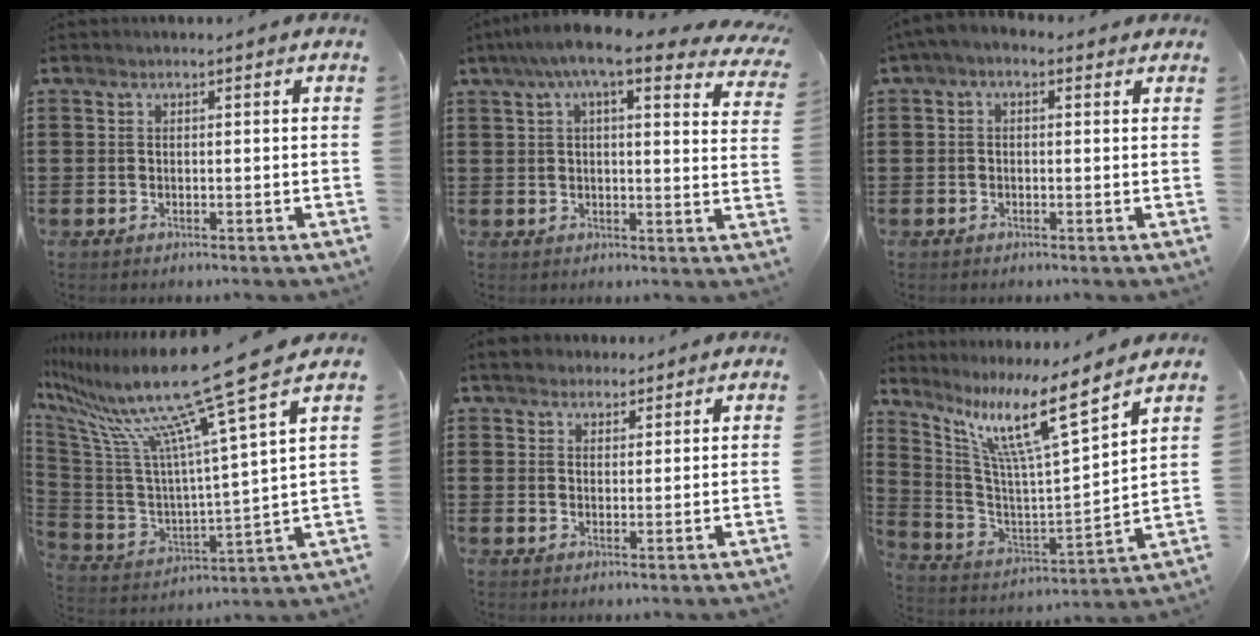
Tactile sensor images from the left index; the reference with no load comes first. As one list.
[{"total": 8.3, "force": [6.3, 0.9, 5.4], "torque": [-0.117, -0.015, 0.108]}, {"total": 1.6, "force": [-0.7, 0.8, 1.2], "torque": [-0.030, 0.002, -0.017]}, {"total": 16.6, "force": [12.8, -0.2, 10.7], "torque": [-0.230, -0.088, 0.199]}, {"total": 3.2, "force": [2.8, 1.4, 0.4], "torque": [-0.018, 0.004, 0.054]}, {"total": 12.0, "force": [7.9, -0.1, 9.0], "torque": [-0.201, -0.051, 0.122]}]